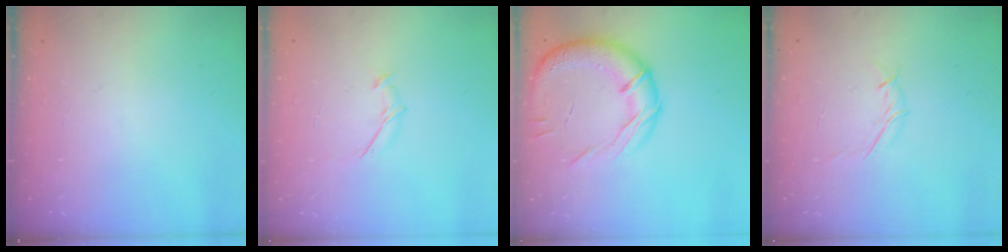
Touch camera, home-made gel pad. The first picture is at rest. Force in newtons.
{"total": 5.4, "press": 5.4, "slide": 1.0}
{"total": 17.7, "press": 17.4, "slide": 3.2}
{"total": 3.9, "press": 3.8, "slide": 0.8}